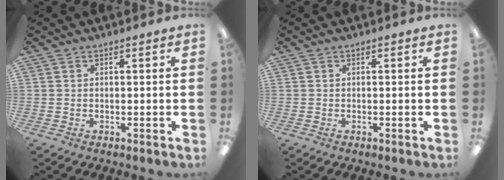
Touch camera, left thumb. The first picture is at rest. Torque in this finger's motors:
{"motor_torque": [-0.01, -0.01, 0.00, 0.00, 0.00]}